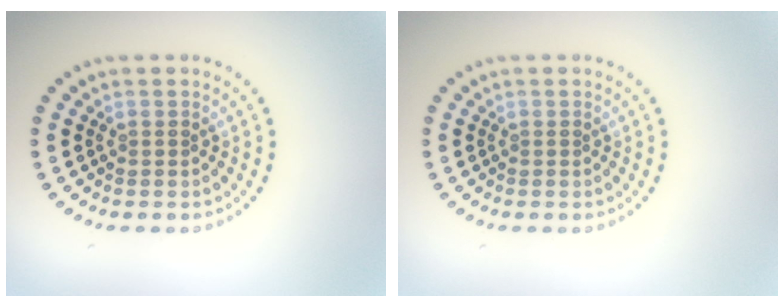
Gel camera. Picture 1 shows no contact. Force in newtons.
{"total": 0.0}